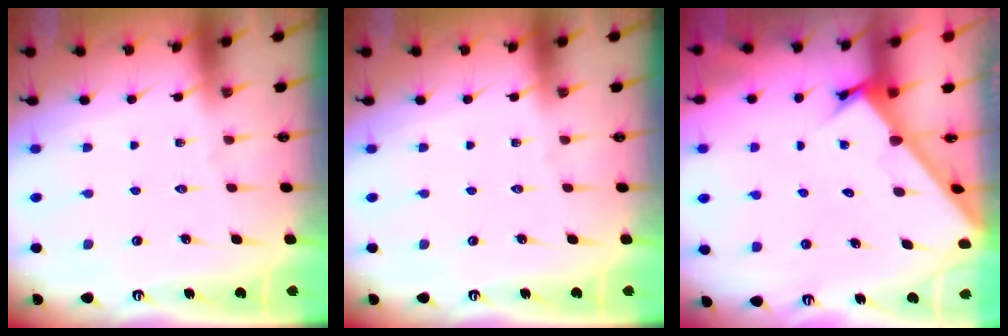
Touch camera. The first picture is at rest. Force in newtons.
{"total": 0.0}
{"total": 2.4, "press": 2.4, "slide": 0.2}